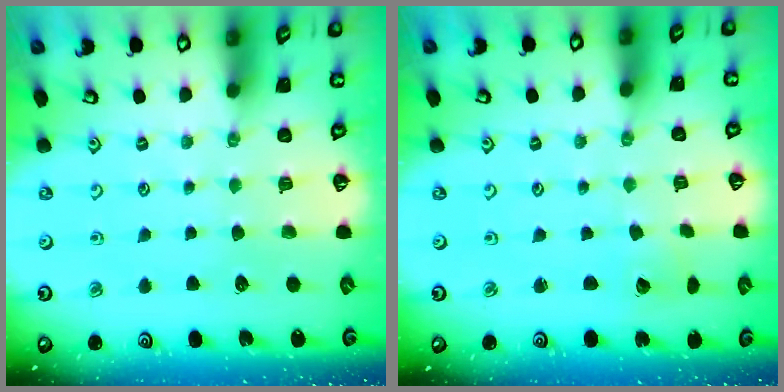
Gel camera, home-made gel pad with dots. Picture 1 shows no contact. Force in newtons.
{"total": 2.4, "press": 2.4, "slide": 0.2}